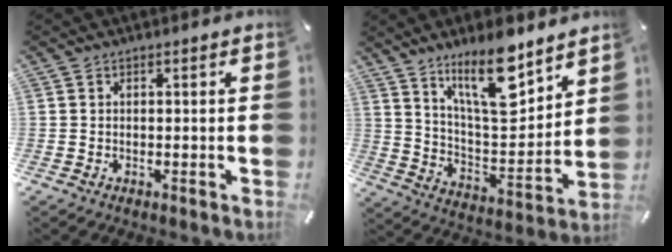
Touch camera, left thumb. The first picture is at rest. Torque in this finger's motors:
{"motor_torque": [2.90, 2.11, 1.65, -1.12, 0.52]}